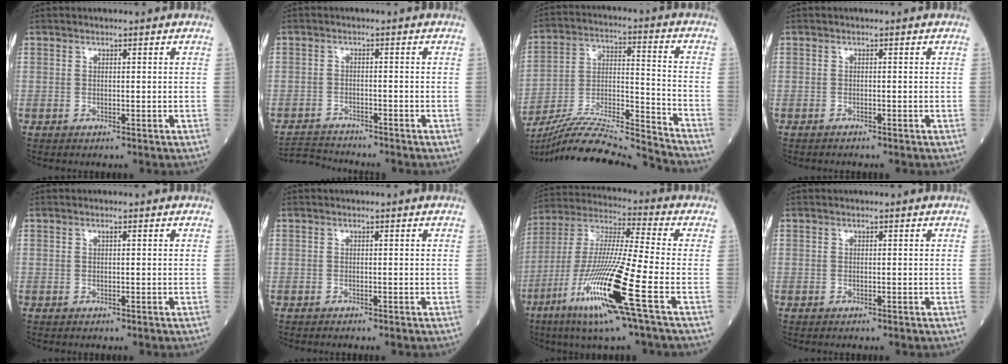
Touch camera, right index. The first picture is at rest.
{"total": 3.8, "force": [-3.7, -0.3, -0.8], "torque": [0.011, -0.012, -0.069]}
{"total": 20.0, "force": [-19.0, -1.4, 6.2], "torque": [-0.132, -0.004, -0.325]}
{"total": 0.5, "force": [-0.4, -0.1, 0.3], "torque": [-0.008, -0.001, -0.008]}
{"total": 0.0}
{"total": 0.0}
{"total": 18.3, "force": [-7.8, -0.5, 16.6], "torque": [-0.354, -0.037, -0.154]}
{"total": 0.0}